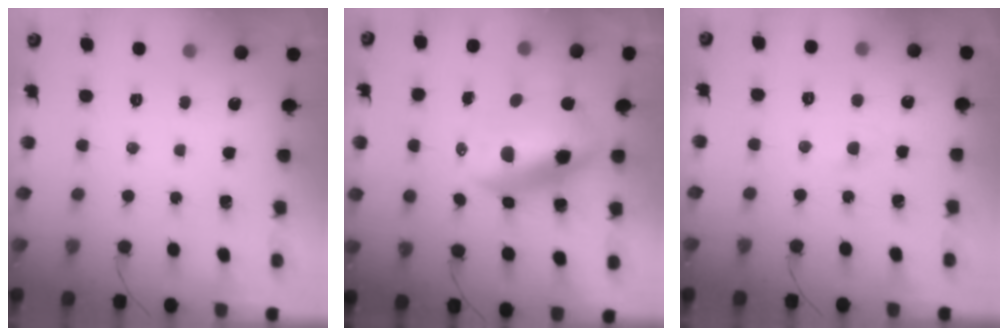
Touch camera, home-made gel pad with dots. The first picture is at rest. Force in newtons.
{"total": 12.5, "press": 12.0, "slide": 3.4}
{"total": 1.9, "press": 1.7, "slide": 0.7}